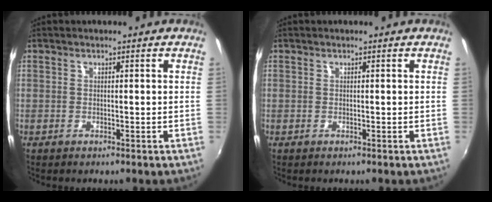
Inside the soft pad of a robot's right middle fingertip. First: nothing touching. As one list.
[{"total": 0.0}]